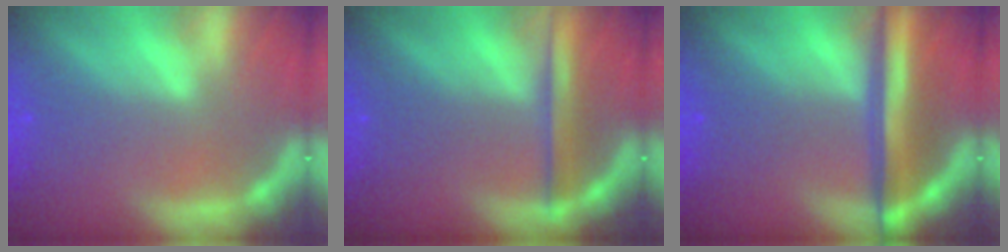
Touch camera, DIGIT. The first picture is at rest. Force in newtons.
{"total": 3.5}
{"total": 7.1}